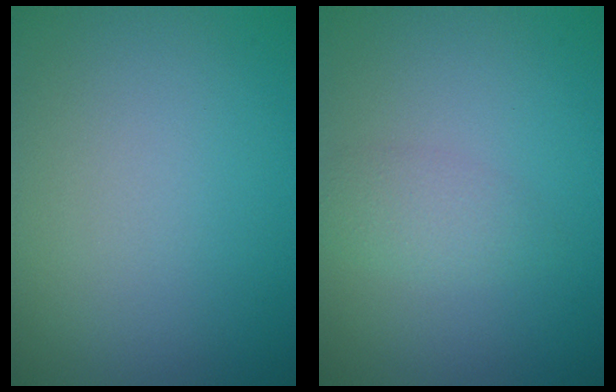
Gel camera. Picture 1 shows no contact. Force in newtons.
{"total": 1.8, "press": 1.8, "slide": 0.1}